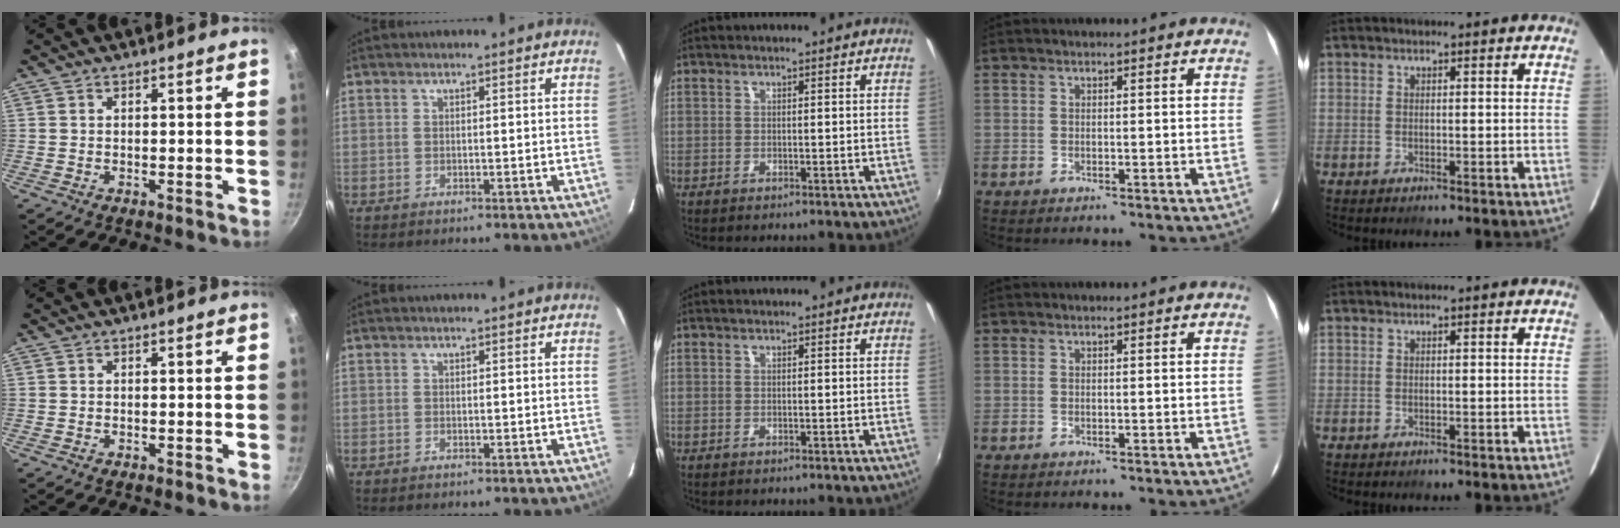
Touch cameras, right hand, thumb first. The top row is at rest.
{}